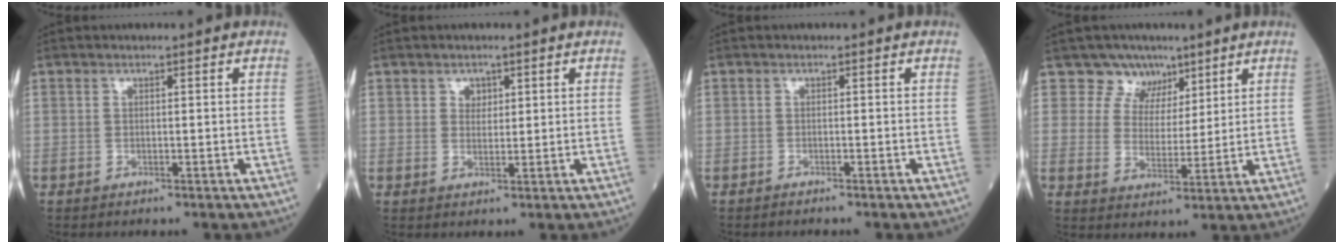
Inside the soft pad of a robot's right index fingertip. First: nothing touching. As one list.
[{"total": 1.9, "force": [0.9, 1.4, 0.8], "torque": [-0.009, -0.001, 0.015]}, {"total": 0.7, "force": [-0.6, 0.0, 0.2], "torque": [-0.007, -0.001, -0.011]}, {"total": 6.1, "force": [4.2, 4.4, -0.2], "torque": [0.011, -0.004, 0.072]}]